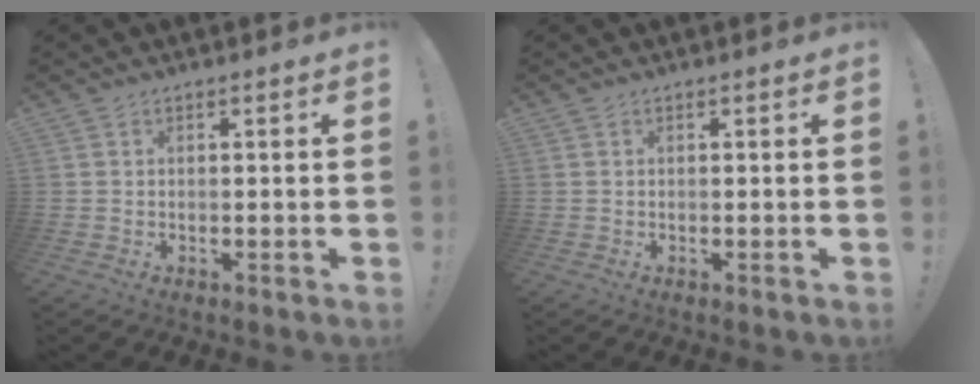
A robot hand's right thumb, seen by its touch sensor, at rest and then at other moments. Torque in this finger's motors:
{"motor_torque": [-0.02, -0.01, 0.05, -0.01, 0.00]}